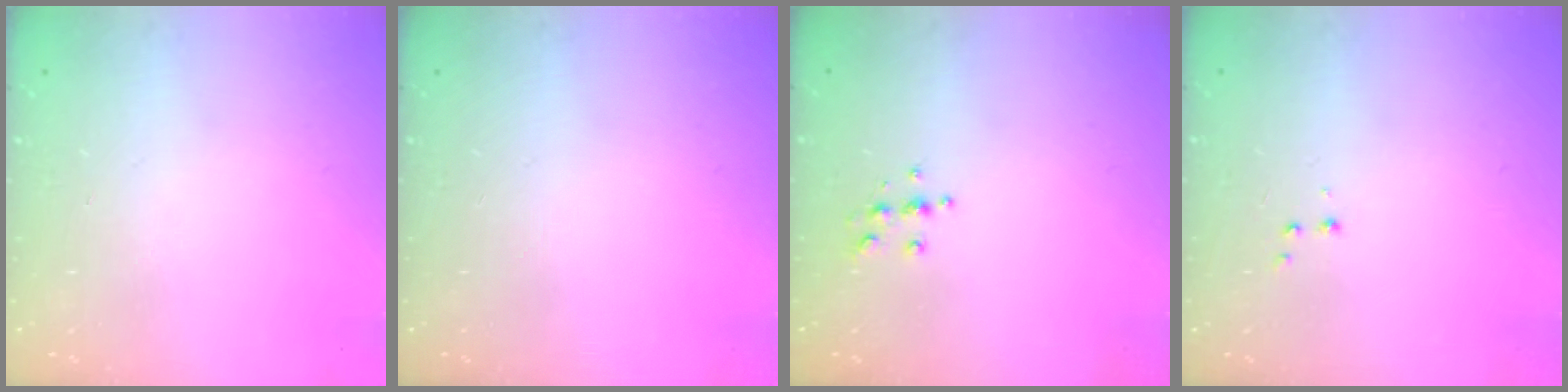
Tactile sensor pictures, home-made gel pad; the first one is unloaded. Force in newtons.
{"total": 0.0}
{"total": 5.1, "press": 5.1, "slide": 0.3}
{"total": 2.6, "press": 2.5, "slide": 0.6}